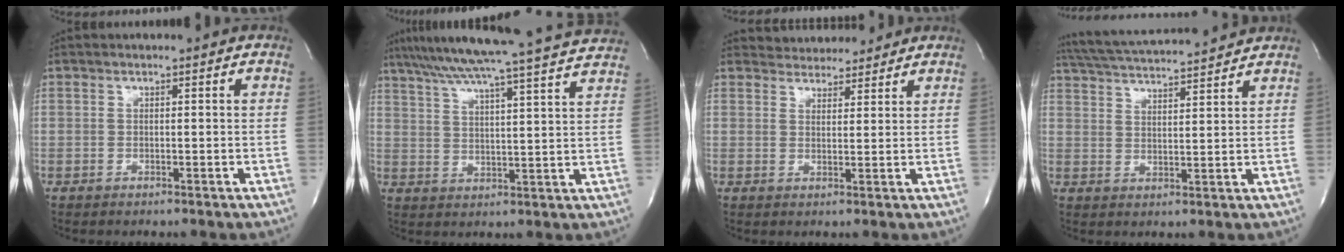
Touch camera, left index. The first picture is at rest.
{"total": 23.5, "force": [21.0, -1.0, 10.6], "torque": [-0.185, -0.008, 0.283]}
{"total": 6.2, "force": [5.8, 1.9, 0.6], "torque": [-0.005, 0.012, 0.080]}
{"total": 14.6, "force": [13.6, 0.5, 5.2], "torque": [-0.109, 0.025, 0.210]}